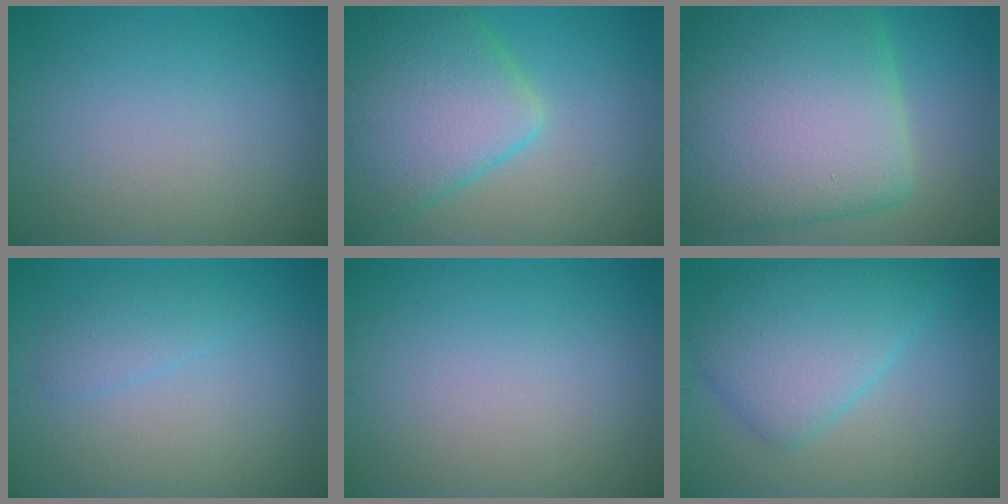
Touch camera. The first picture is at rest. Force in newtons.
{"total": 8.8, "press": 8.8, "slide": 0.4}
{"total": 15.1, "press": 15.0, "slide": 1.1}
{"total": 1.6, "press": 1.6, "slide": 0.0}
{"total": 0.0}
{"total": 6.1, "press": 6.1, "slide": 0.1}